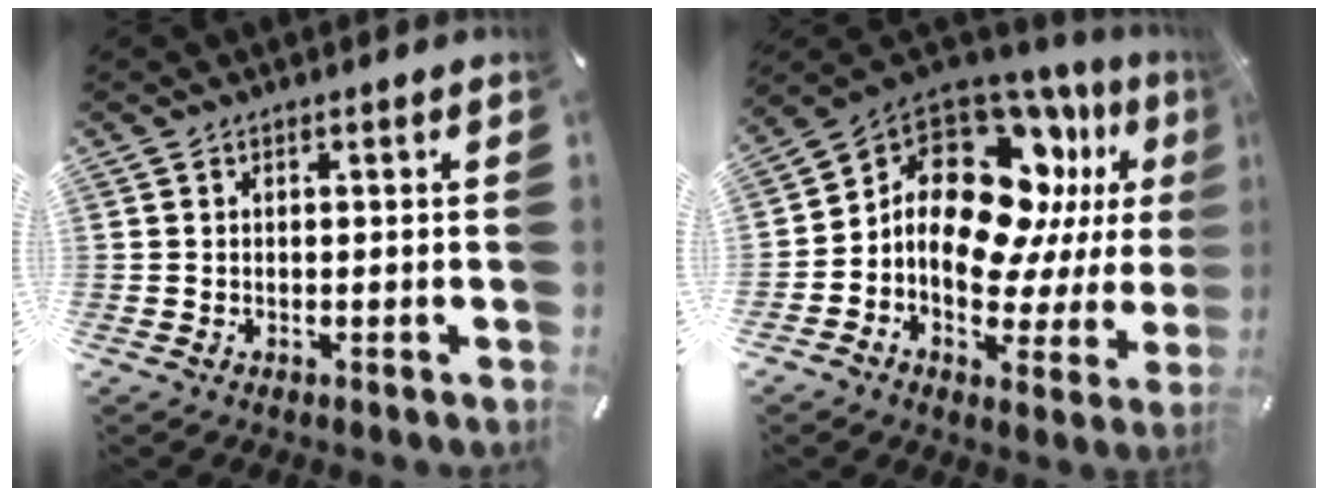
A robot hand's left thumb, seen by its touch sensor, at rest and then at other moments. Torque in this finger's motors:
{"motor_torque": [0.99, 0.75, 0.33, -0.01, 0.19]}